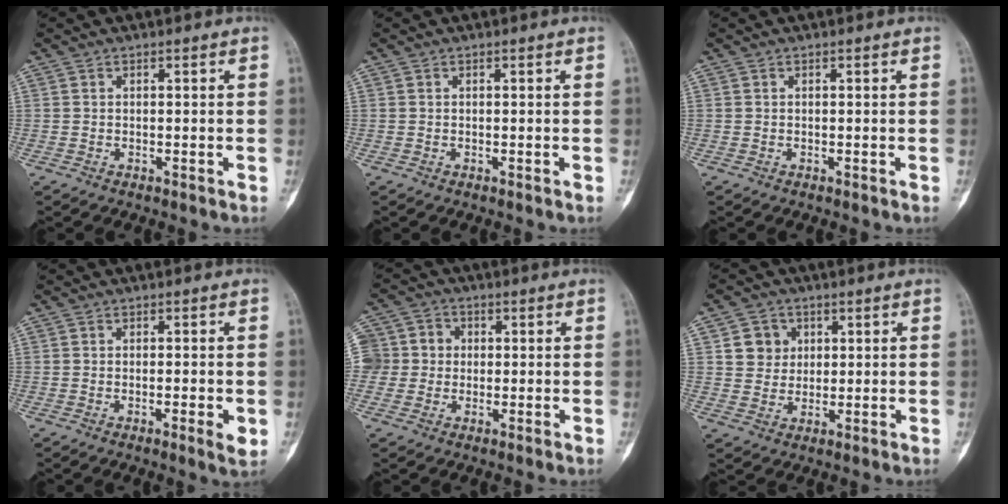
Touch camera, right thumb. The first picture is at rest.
{"total": 0.0}
{"total": 0.0}
{"total": 3.4, "force": [-0.8, 0.6, 3.3], "torque": [-0.052, -0.008, -0.013]}
{"total": 9.6, "force": [0.6, 9.1, 2.9], "torque": [-0.043, 0.032, 0.014]}
{"total": 5.8, "force": [1.8, 5.2, 1.6], "torque": [0.002, -0.002, 0.029]}